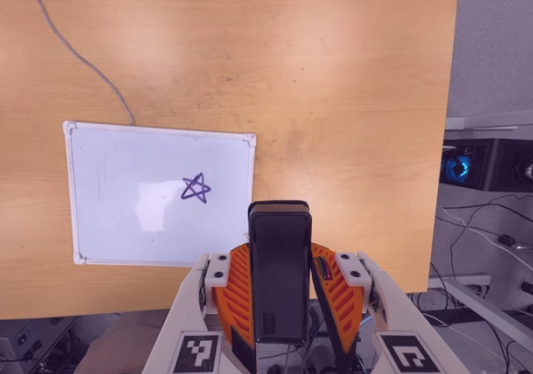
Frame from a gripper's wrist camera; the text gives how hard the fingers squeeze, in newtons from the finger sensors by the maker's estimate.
{"total": 5.0, "left": 3.8, "right": 6.2}